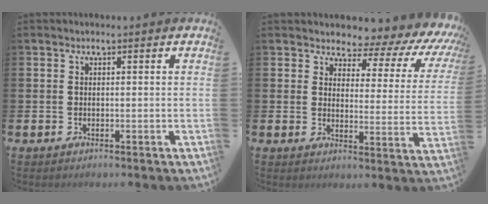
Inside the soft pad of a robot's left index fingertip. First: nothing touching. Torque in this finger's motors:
{"motor_torque": [0.38, -0.35, 0.50, 0.05]}